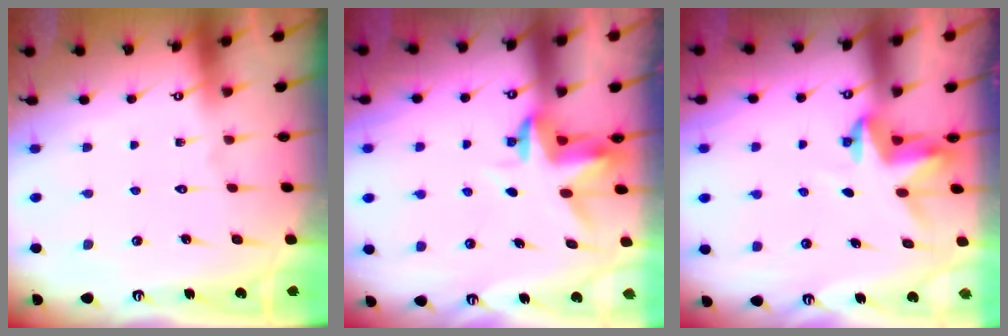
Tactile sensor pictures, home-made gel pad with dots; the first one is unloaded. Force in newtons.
{"total": 3.4, "press": 3.4, "slide": 0.2}
{"total": 3.6, "press": 3.6, "slide": 0.3}